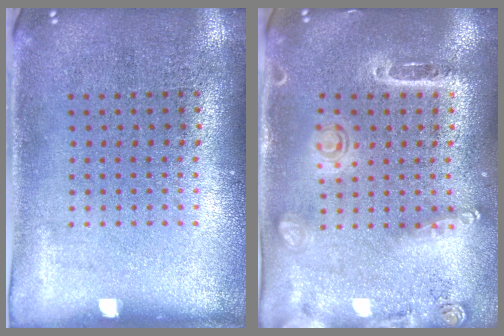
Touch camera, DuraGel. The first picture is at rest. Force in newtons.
{"total": 1.6, "press": 1.5, "slide": 0.6}